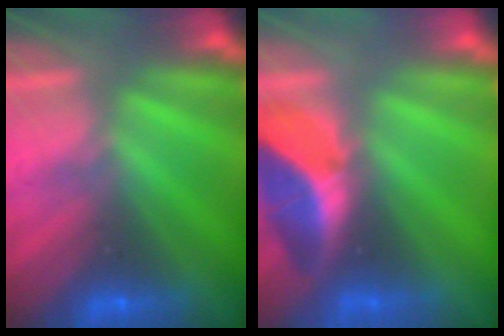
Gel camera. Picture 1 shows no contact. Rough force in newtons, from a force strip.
{"total": 2.2}